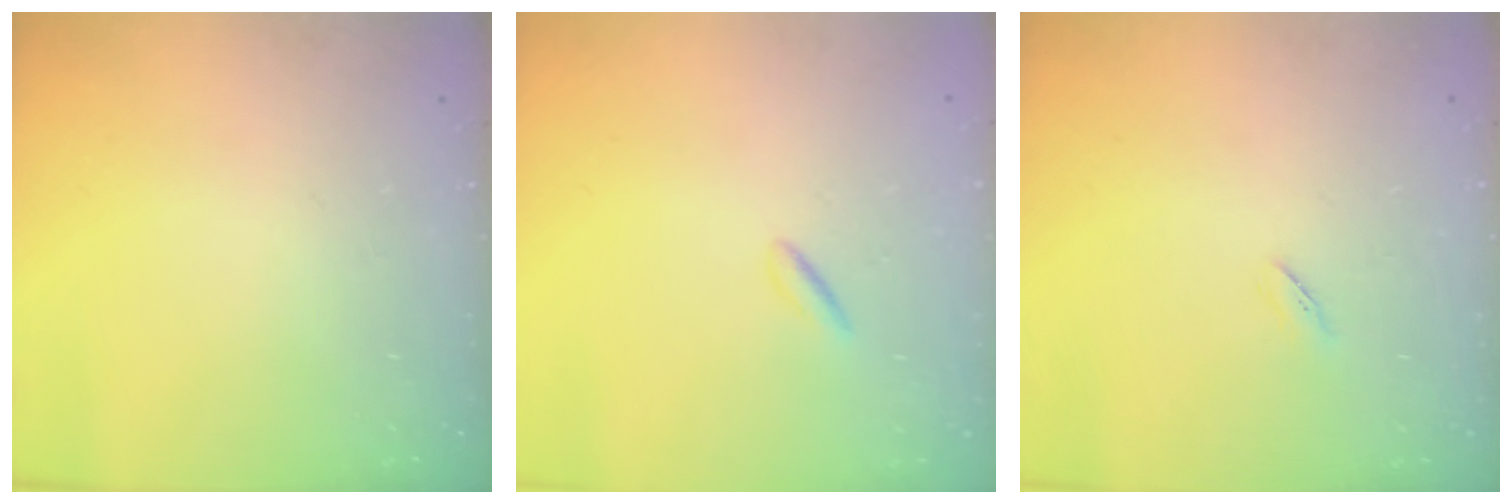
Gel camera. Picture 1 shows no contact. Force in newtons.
{"total": 1.7, "press": 1.5, "slide": 0.8}
{"total": 1.9, "press": 1.8, "slide": 0.6}